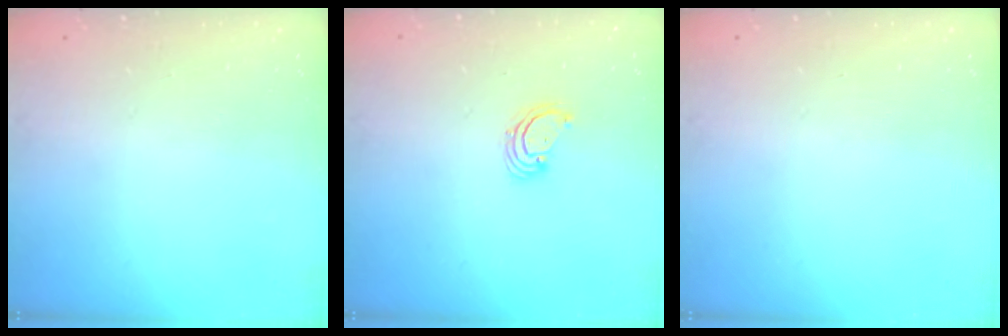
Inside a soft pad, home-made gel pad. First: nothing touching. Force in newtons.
{"total": 3.3, "press": 3.3, "slide": 0.2}
{"total": 0.0}